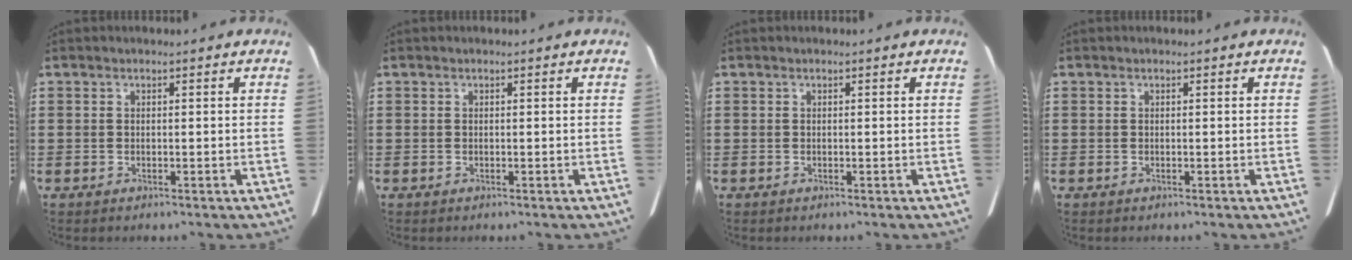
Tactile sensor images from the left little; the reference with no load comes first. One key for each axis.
{"total": 0.0}
{"total": 0.0}
{"total": 0.0}